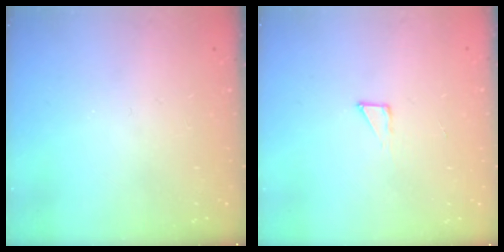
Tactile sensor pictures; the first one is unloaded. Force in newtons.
{"total": 3.0, "press": 3.0, "slide": 0.3}